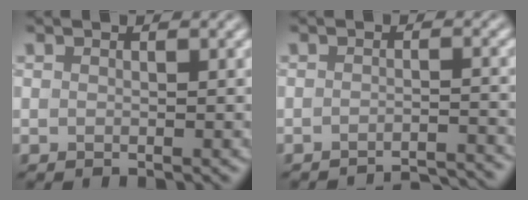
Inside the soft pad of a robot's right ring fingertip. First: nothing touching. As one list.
[{"total": 4.4, "force": [-4.3, 0.2, 1.1], "torque": [-0.017, 0.008, -0.058]}]